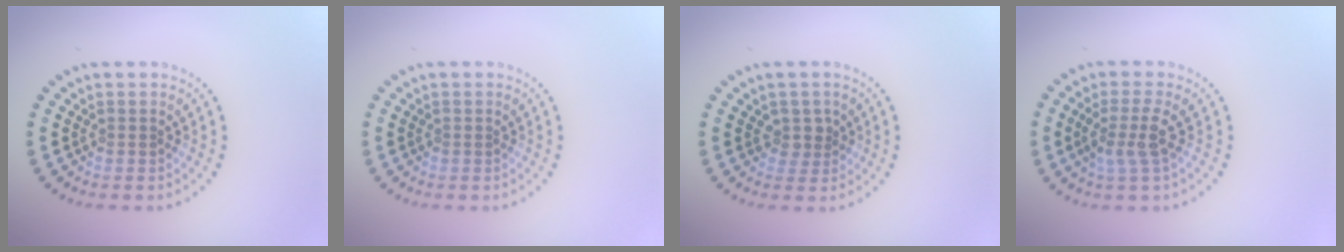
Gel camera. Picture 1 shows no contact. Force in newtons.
{"total": 0.0}
{"total": 1.6, "press": 1.4, "slide": 0.9}
{"total": 2.5, "press": 2.0, "slide": 1.6}